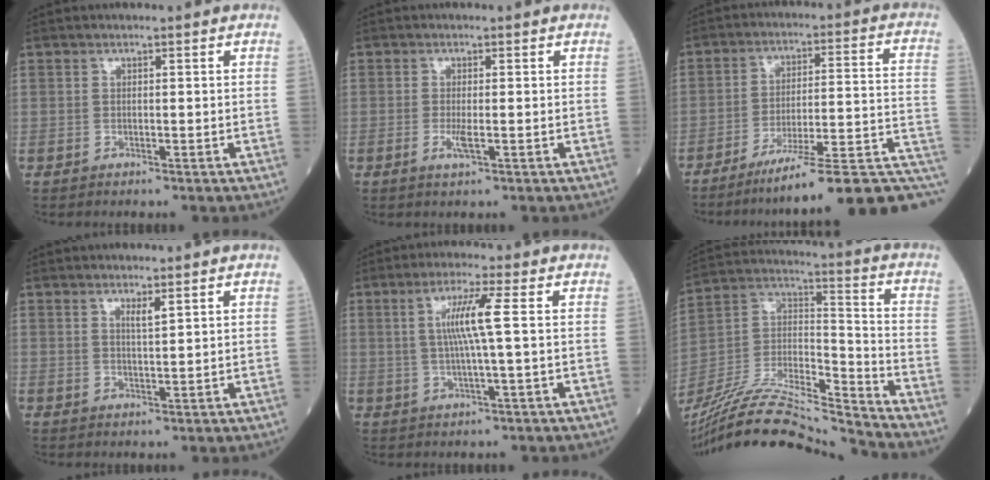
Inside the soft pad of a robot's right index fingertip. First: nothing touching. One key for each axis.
{"total": 2.1, "fx": -0.6, "fy": 0.2, "fz": 2.0, "tx": -0.042, "ty": -0.005, "tz": -0.010}
{"total": 19.4, "fx": -15.2, "fy": 0.2, "fz": 12.1, "tx": -0.103, "ty": 0.019, "tz": -0.219}
{"total": 1.6, "fx": 1.1, "fy": -0.1, "fz": 1.2, "tx": -0.022, "ty": -0.007, "tz": 0.018}
{"total": 6.3, "fx": 1.0, "fy": -0.9, "fz": 6.1, "tx": -0.120, "ty": 0.002, "tz": 0.021}
{"total": 22.7, "fx": -21.4, "fy": 0.3, "fz": 7.7, "tx": -0.177, "ty": 0.002, "tz": -0.371}